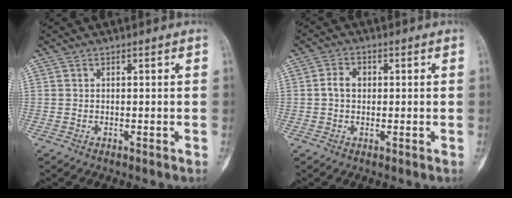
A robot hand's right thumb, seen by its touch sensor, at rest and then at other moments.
{"total": 3.1, "force": [0.1, 2.3, 2.0], "torque": [-0.037, 0.011, -0.001]}